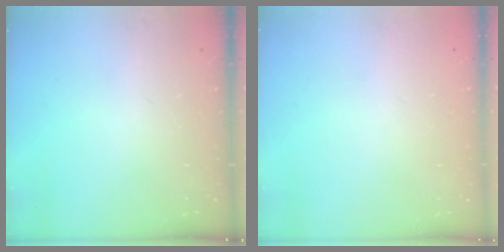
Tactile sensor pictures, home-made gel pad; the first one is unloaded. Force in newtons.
{"total": 0.0}